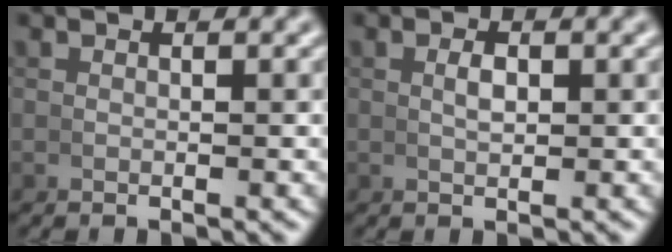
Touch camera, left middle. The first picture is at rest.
{"total": 1.2, "force": [0.3, 0.5, 1.1], "torque": [-0.019, -0.001, 0.008]}